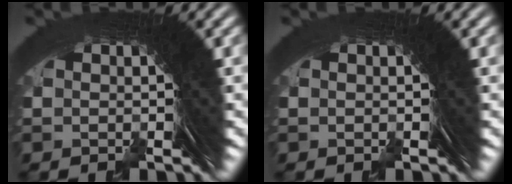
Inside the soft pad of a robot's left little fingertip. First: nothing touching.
{"total": 0.0}